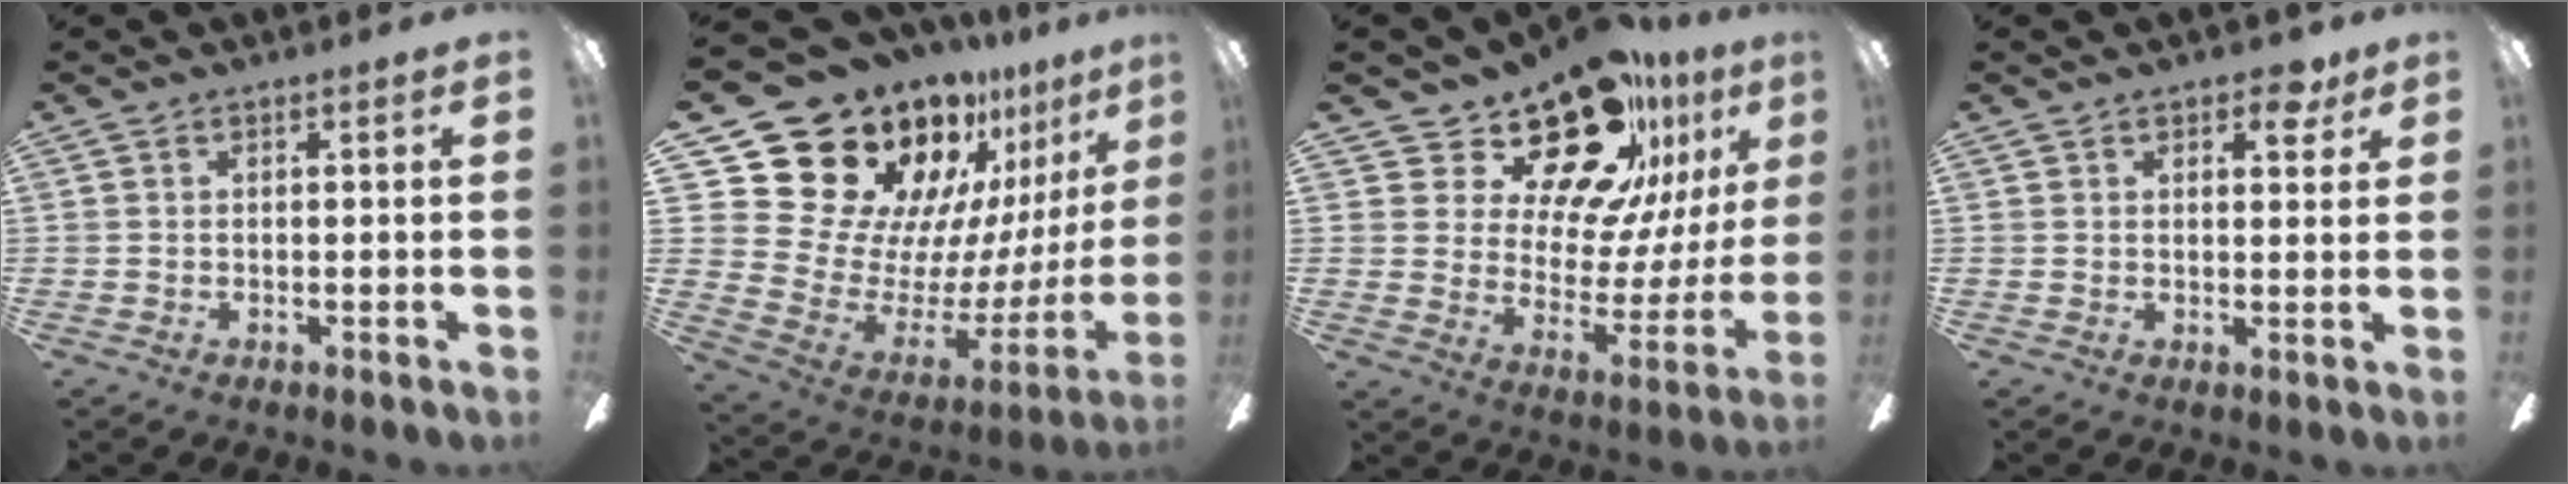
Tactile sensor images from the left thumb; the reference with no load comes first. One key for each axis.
{"total": 24.1, "fx": 19.0, "fy": 11.7, "fz": 9.0, "tx": -0.150, "ty": -0.165, "tz": 0.378}
{"total": 21.1, "fx": 16.7, "fy": 8.6, "fz": 9.8, "tx": -0.160, "ty": -0.117, "tz": 0.289}
{"total": 4.6, "fx": 2.9, "fy": 2.3, "fz": 2.8, "tx": -0.020, "ty": -0.010, "tz": 0.044}